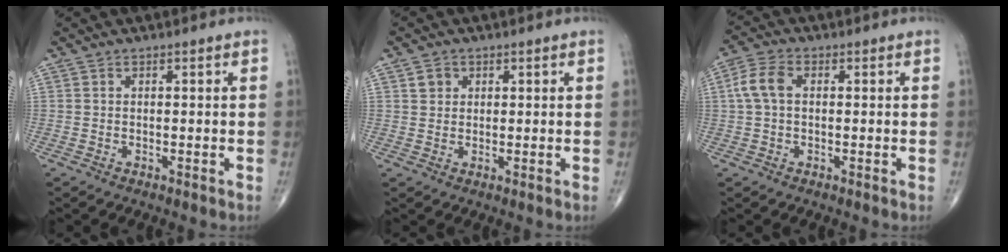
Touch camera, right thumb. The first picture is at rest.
{"total": 2.3, "force": [1.0, 2.0, 0.7], "torque": [-0.001, -0.005, 0.014]}
{"total": 5.4, "force": [0.7, 3.2, 4.3], "torque": [-0.098, 0.018, 0.009]}